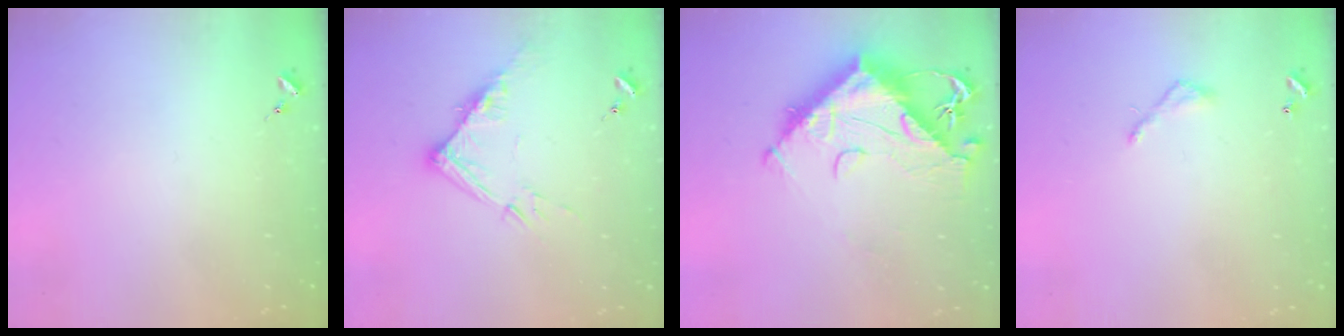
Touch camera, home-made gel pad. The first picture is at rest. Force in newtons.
{"total": 12.1, "press": 12.1, "slide": 1.2}
{"total": 17.1, "press": 17.0, "slide": 1.9}
{"total": 4.1, "press": 4.1, "slide": 0.3}